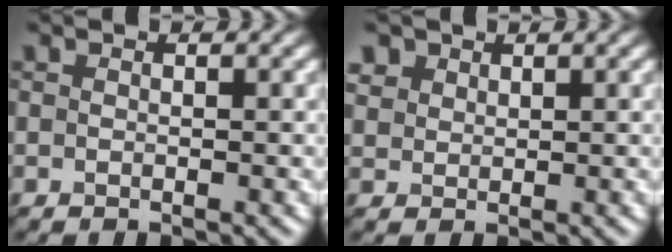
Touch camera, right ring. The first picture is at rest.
{"total": 1.2, "force": [0.7, 0.0, -1.0], "torque": [-0.008, 0.004, 0.040]}